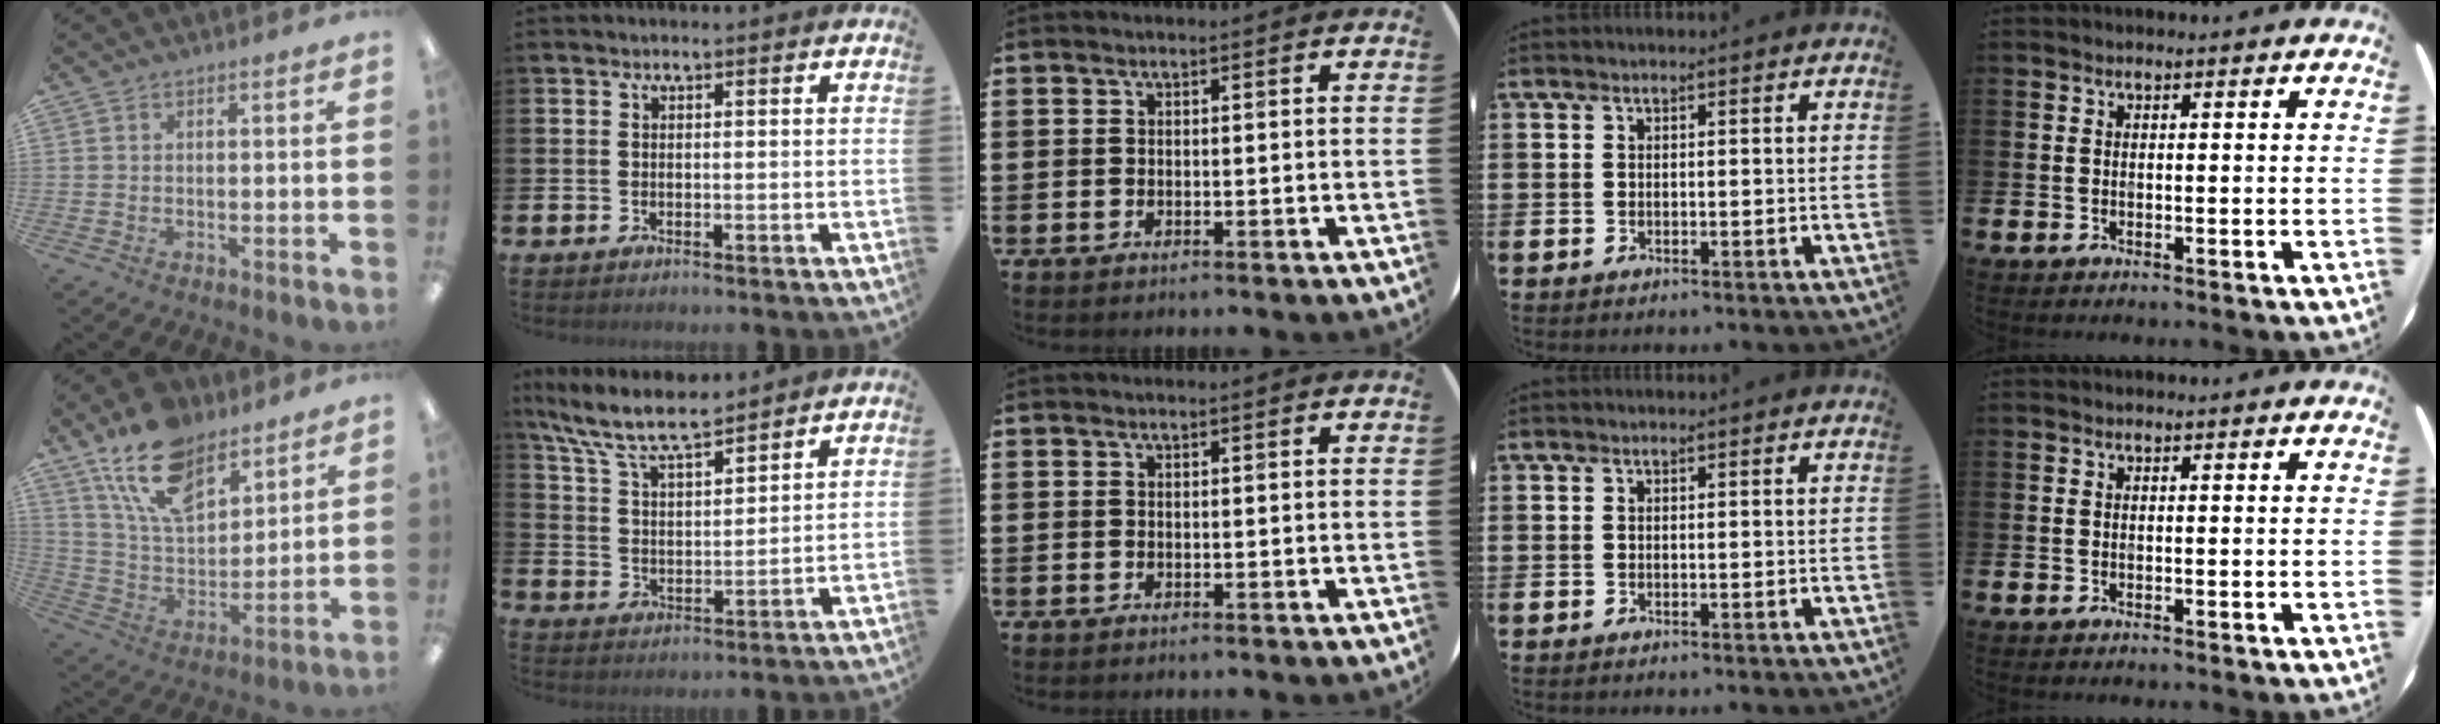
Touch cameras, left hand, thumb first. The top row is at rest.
{"thumb": {"total": 17.1, "force": [11.7, 8.7, 9.0], "torque": [-0.175, -0.047, 0.217]}, "index": {"total": 8.7, "force": [7.9, 1.4, 3.4], "torque": [-0.096, -0.043, 0.141]}}